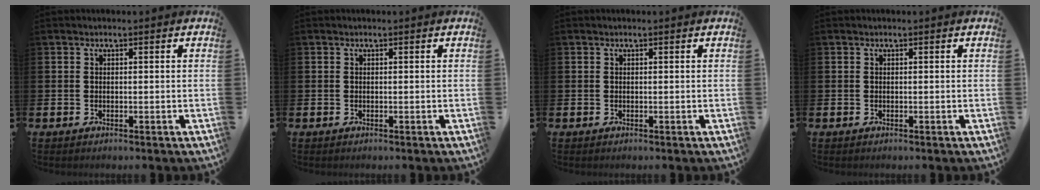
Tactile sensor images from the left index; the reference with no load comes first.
{"total": 0.0}
{"total": 0.0}
{"total": 0.0}